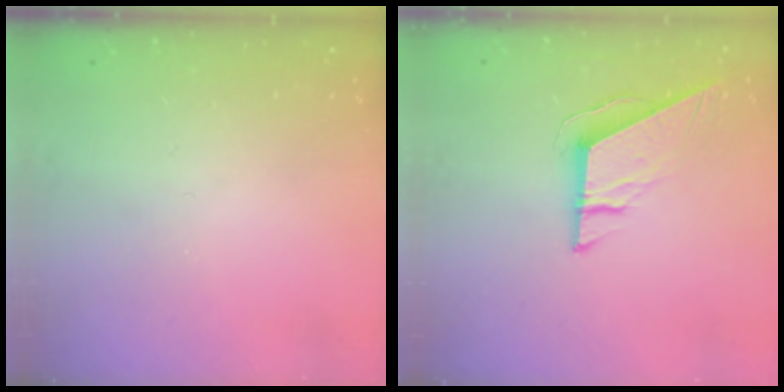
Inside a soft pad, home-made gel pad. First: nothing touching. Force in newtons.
{"total": 9.2, "press": 9.2, "slide": 0.4}